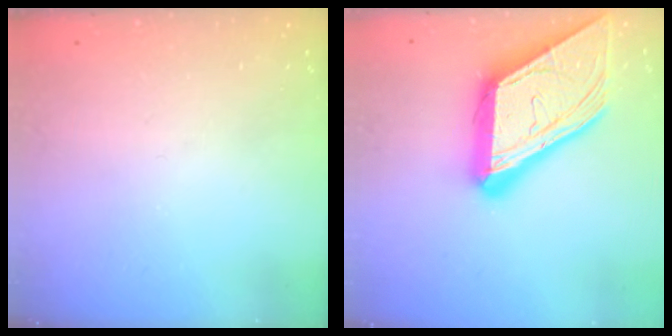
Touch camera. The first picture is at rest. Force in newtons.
{"total": 24.3, "press": 24.2, "slide": 2.6}